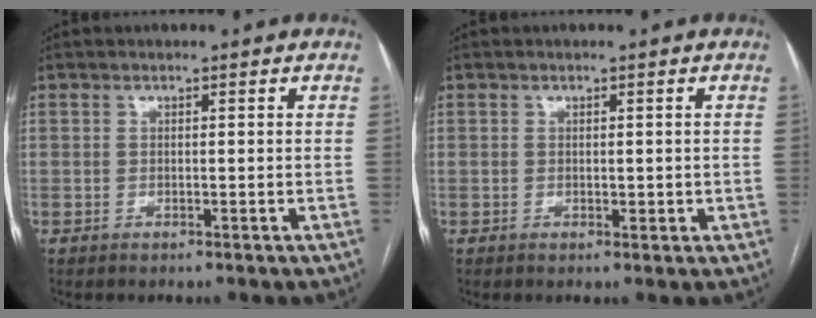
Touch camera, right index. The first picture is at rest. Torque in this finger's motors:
{"motor_torque": [0.17, 0.20, -0.01, 0.01]}